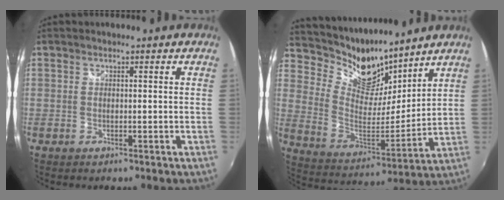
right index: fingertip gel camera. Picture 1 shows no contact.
{"total": 14.5, "force": [12.2, 6.1, 4.8], "torque": [-0.112, -0.014, 0.227]}